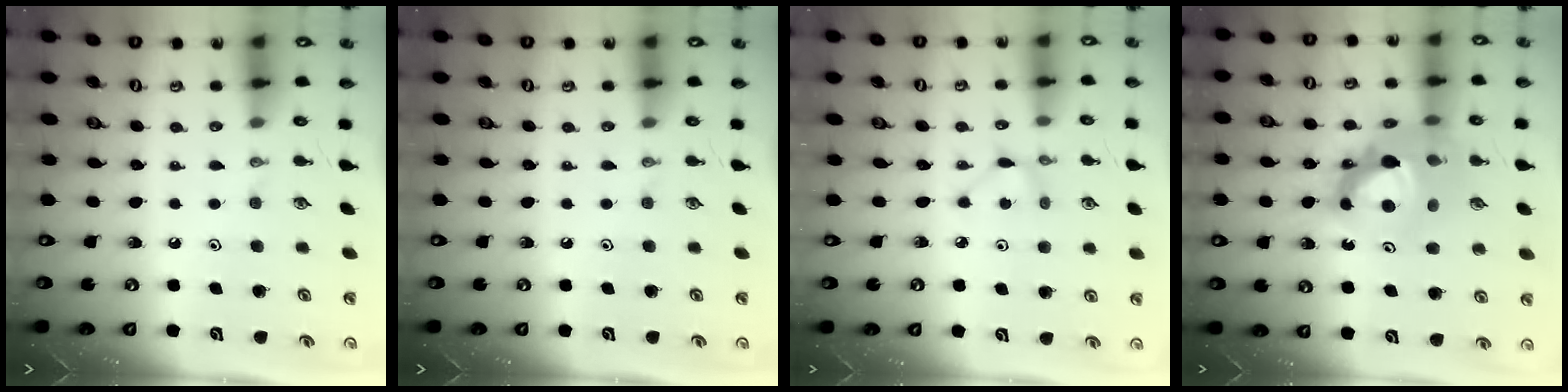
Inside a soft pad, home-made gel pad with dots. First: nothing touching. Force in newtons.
{"total": 0.0}
{"total": 2.1, "press": 2.1, "slide": 0.1}
{"total": 15.9, "press": 15.7, "slide": 2.4}